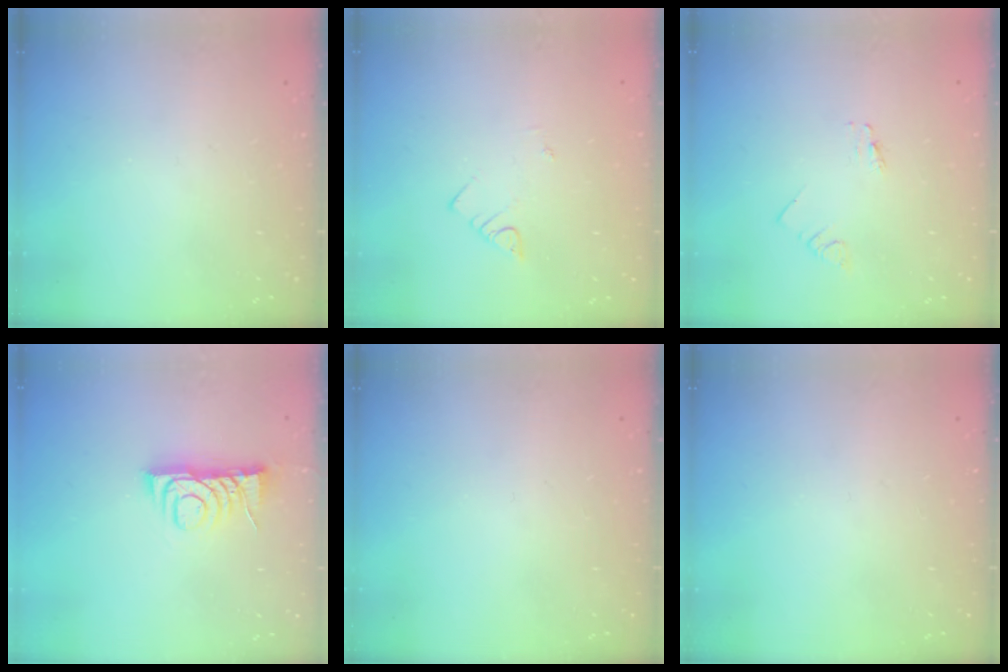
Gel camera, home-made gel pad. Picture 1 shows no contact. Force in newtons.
{"total": 2.2, "press": 2.2, "slide": 0.3}
{"total": 0.0}
{"total": 7.8, "press": 7.8, "slide": 0.4}
{"total": 0.0}
{"total": 0.0}